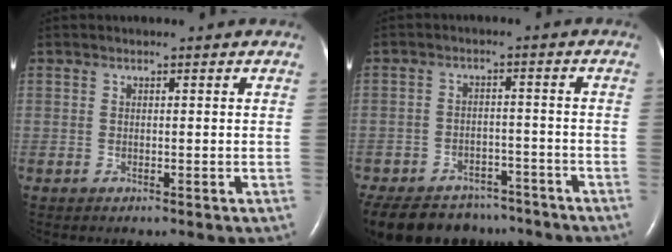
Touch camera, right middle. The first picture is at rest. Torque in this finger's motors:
{"motor_torque": [1.06, -1.08, 0.14, 0.05]}